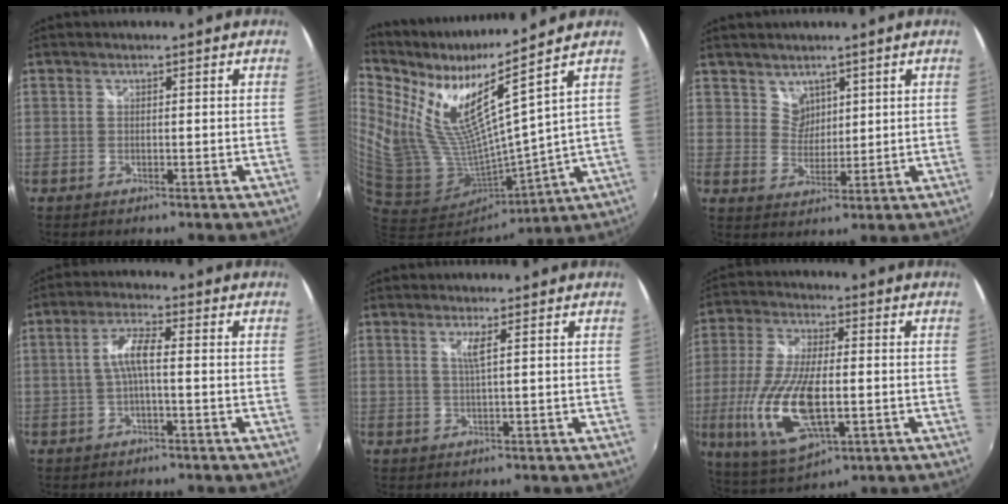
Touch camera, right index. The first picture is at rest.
{"total": 16.2, "force": [9.8, 1.6, 12.9], "torque": [-0.213, -0.016, 0.212]}
{"total": 3.9, "force": [3.0, 2.6, 0.2], "torque": [0.010, 0.009, 0.057]}
{"total": 4.7, "force": [-0.7, 0.7, 4.6], "torque": [-0.095, 0.009, -0.012]}
{"total": 1.9, "force": [0.9, -0.7, 1.4], "torque": [-0.028, -0.001, 0.018]}
{"total": 17.1, "force": [-3.4, 6.5, 15.4], "torque": [-0.328, -0.017, -0.058]}